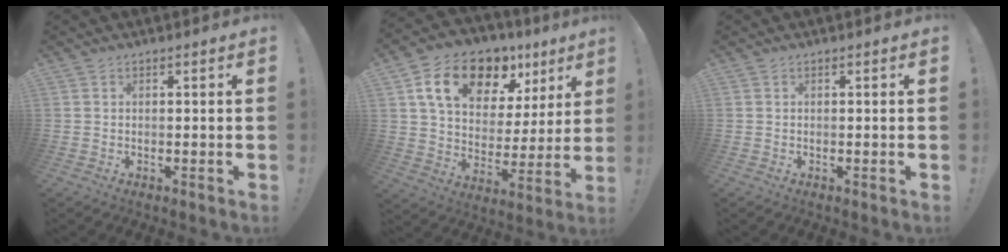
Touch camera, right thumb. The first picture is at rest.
{"total": 18.9, "force": [10.5, 11.3, 11.0], "torque": [-0.177, -0.046, 0.193]}
{"total": 0.0}